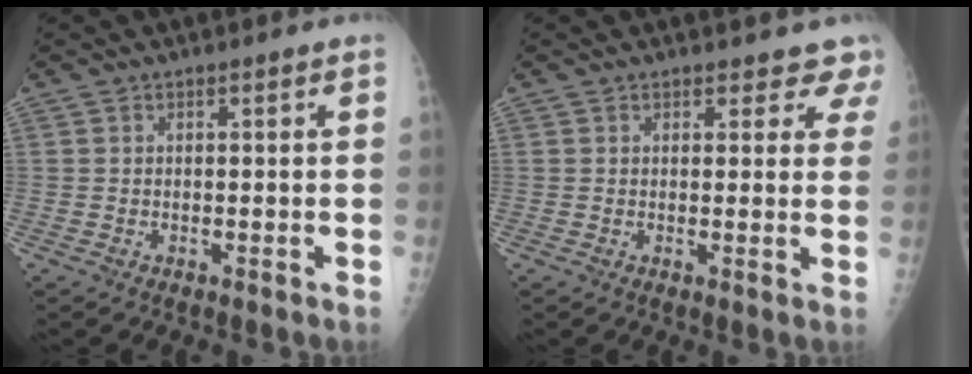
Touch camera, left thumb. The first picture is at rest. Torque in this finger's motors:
{"motor_torque": [-0.25, -0.21, -0.19, -0.08, 0.03]}